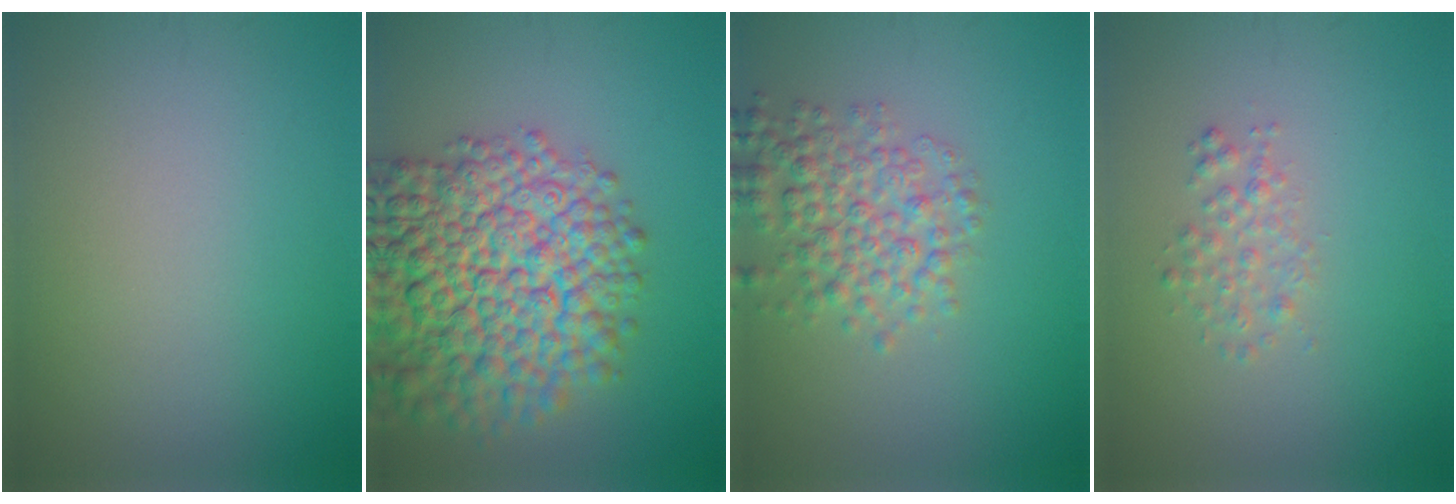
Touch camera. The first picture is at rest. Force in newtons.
{"total": 13.2, "press": 13.1, "slide": 0.6}
{"total": 4.4, "press": 4.4, "slide": 0.1}
{"total": 1.6, "press": 1.6, "slide": 0.1}